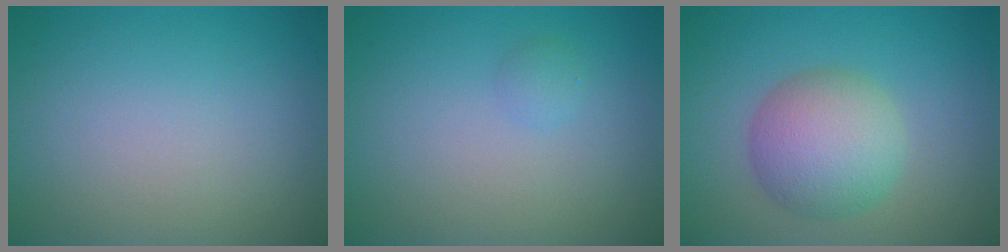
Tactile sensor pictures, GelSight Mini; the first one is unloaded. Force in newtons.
{"total": 0.8, "press": 0.8, "slide": 0.1}
{"total": 5.6, "press": 5.6, "slide": 0.3}